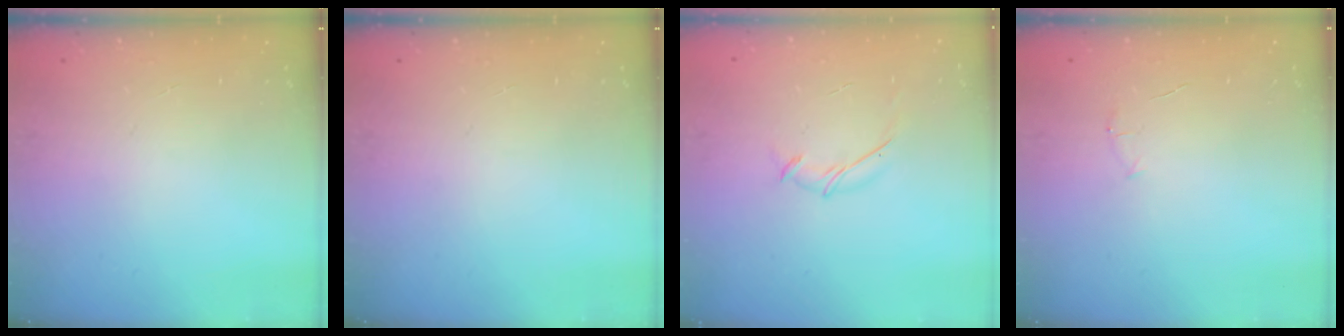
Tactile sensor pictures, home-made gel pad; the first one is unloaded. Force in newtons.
{"total": 0.0}
{"total": 5.8, "press": 5.7, "slide": 1.1}
{"total": 3.6, "press": 3.4, "slide": 1.0}